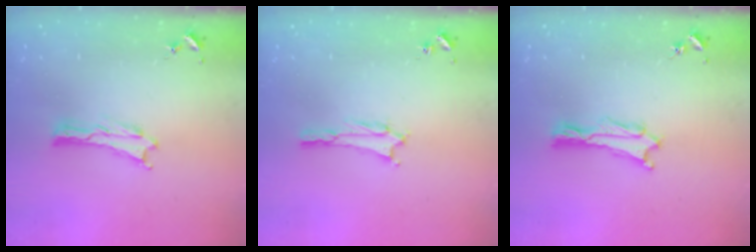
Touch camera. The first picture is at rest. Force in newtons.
{"total": 1.5, "press": 1.5, "slide": 0.3}
{"total": 1.0, "press": 1.0, "slide": 0.1}